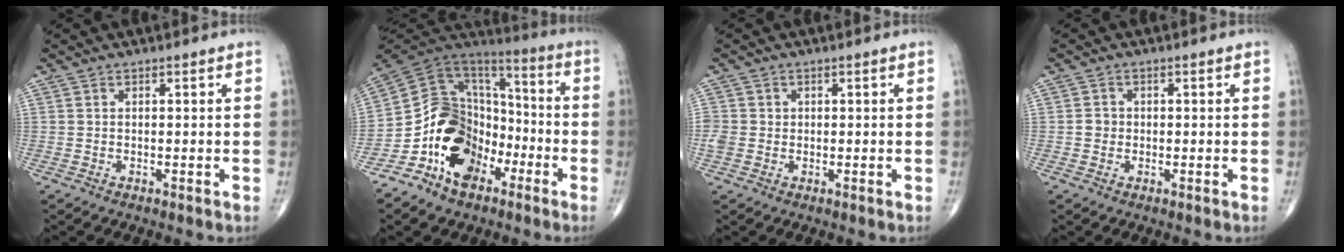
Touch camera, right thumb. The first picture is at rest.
{"total": 17.9, "force": [-8.1, 12.6, 9.8], "torque": [-0.133, 0.090, -0.150]}
{"total": 2.9, "force": [-0.1, 2.6, 1.1], "torque": [-0.017, 0.007, 0.000]}
{"total": 1.7, "force": [-0.2, 1.6, 0.5], "torque": [-0.001, 0.005, -0.005]}